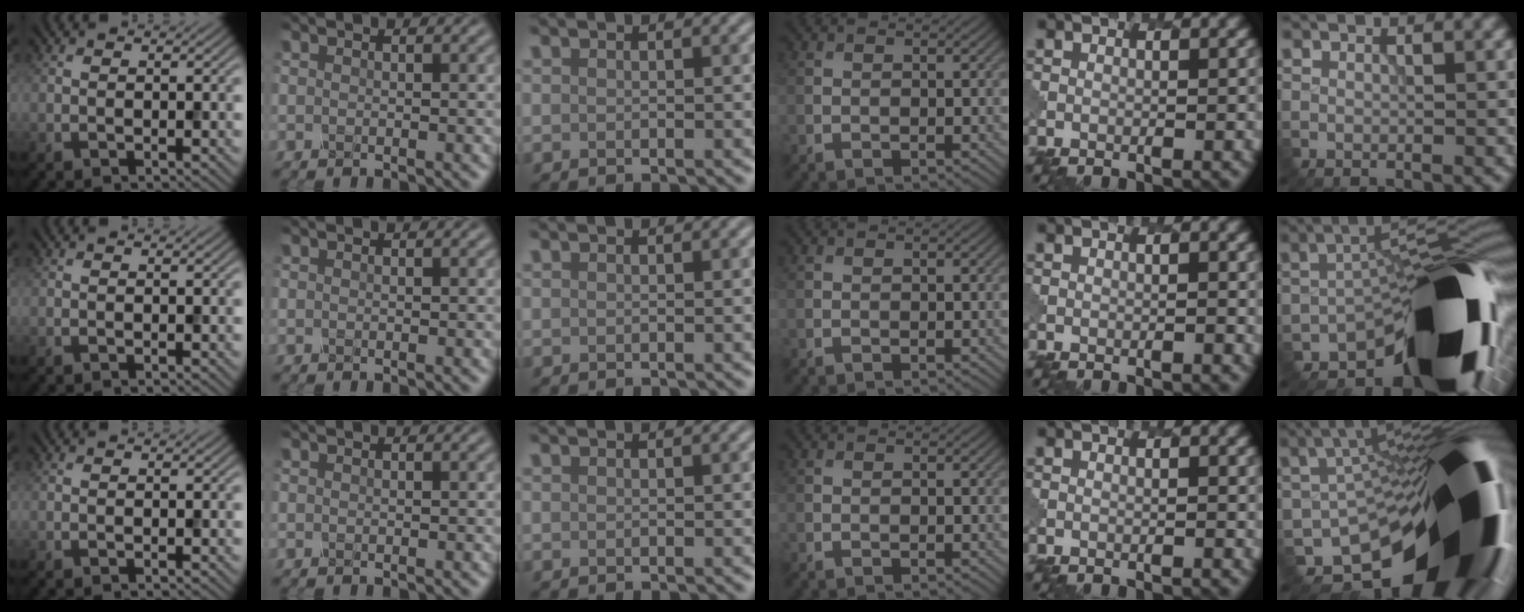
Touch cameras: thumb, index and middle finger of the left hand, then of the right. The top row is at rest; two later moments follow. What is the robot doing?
{"motion": "dispense", "object": "spray bottle"}